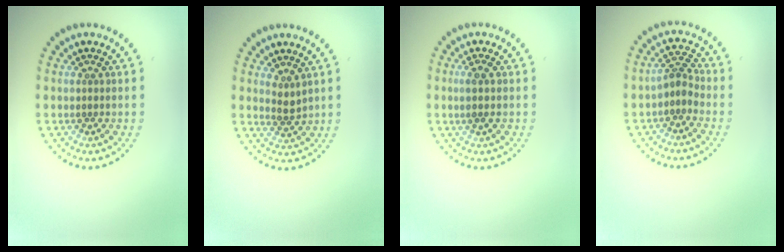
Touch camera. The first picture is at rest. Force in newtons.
{"total": 1.4, "press": 1.1, "slide": 0.9}
{"total": 1.5, "press": 1.3, "slide": 0.7}
{"total": 1.9, "press": 1.4, "slide": 1.3}